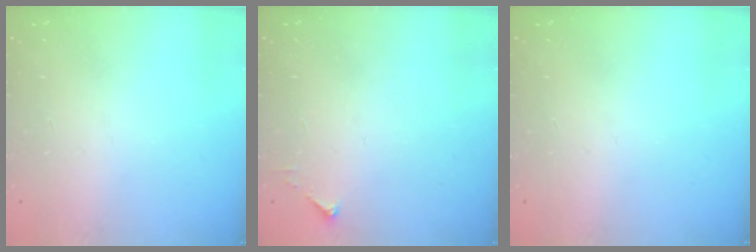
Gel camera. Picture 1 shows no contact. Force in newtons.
{"total": 2.5, "press": 2.5, "slide": 0.3}
{"total": 0.0}